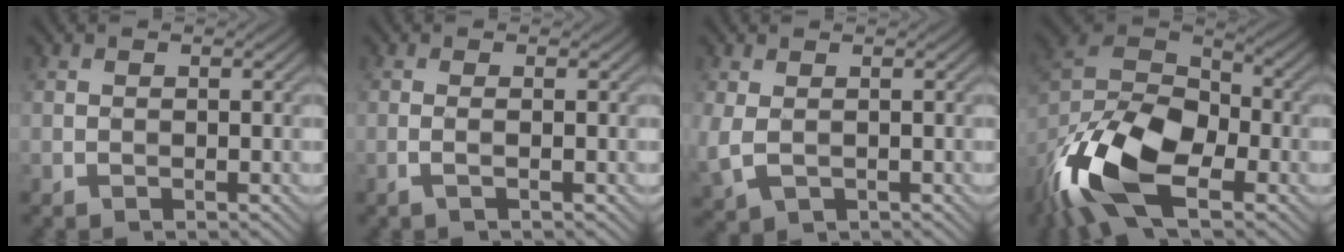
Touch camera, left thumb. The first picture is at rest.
{"total": 1.3, "force": [-0.2, 0.1, 1.2], "torque": [-0.023, 0.005, -0.010]}
{"total": 3.8, "force": [0.1, 2.5, 2.9], "torque": [-0.090, -0.008, 0.003]}
{"total": 16.4, "force": [-8.5, 8.0, 11.6], "torque": [-0.261, -0.023, -0.174]}